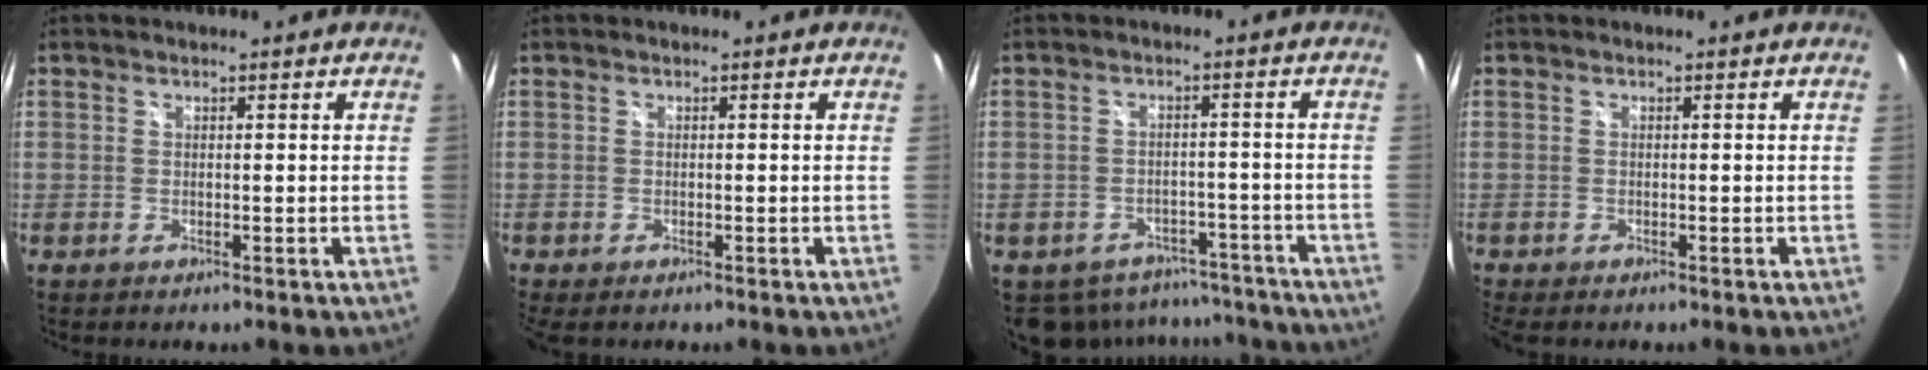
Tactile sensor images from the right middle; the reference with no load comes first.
{"total": 2.1, "force": [-1.5, 0.8, 1.3], "torque": [-0.025, -0.013, -0.022]}
{"total": 12.4, "force": [-9.7, 7.0, 3.1], "torque": [-0.077, 0.012, -0.111]}
{"total": 1.8, "force": [-1.5, 0.5, 0.9], "torque": [-0.020, -0.013, -0.025]}